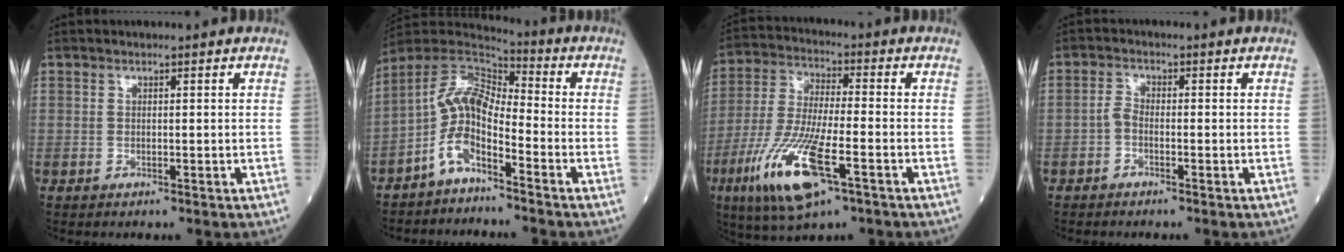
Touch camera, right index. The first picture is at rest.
{"total": 8.5, "force": [-4.5, 3.0, 6.6], "torque": [-0.145, 0.019, -0.095]}
{"total": 14.5, "force": [-6.4, 2.9, 12.7], "torque": [-0.266, -0.025, -0.116]}
{"total": 1.6, "force": [-0.9, 0.7, 1.2], "torque": [-0.028, 0.002, -0.020]}